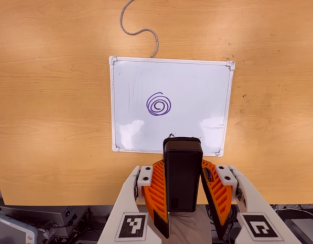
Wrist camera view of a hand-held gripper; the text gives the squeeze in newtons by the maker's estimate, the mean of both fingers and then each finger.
{"total": 4.2, "left": 3.2, "right": 5.3}